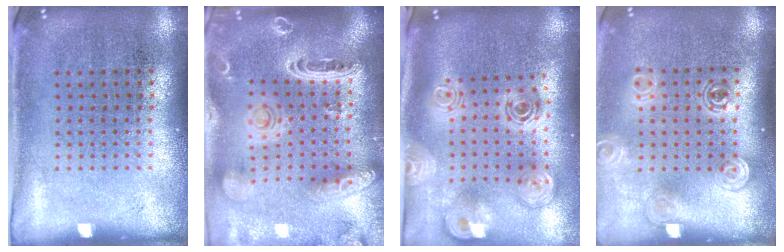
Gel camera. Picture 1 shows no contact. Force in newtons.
{"total": 3.7, "press": 2.9, "slide": 2.3}
{"total": 2.8, "press": 1.9, "slide": 2.0}
{"total": 1.5, "press": 1.2, "slide": 0.9}